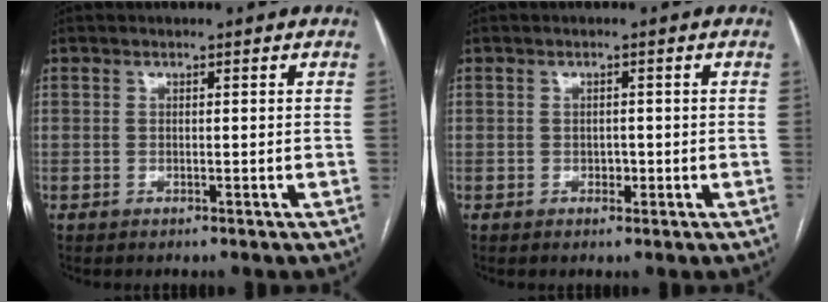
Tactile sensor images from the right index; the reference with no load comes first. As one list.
[{"total": 1.2, "force": [-0.3, 0.9, 0.7], "torque": [-0.011, 0.001, -0.002]}]